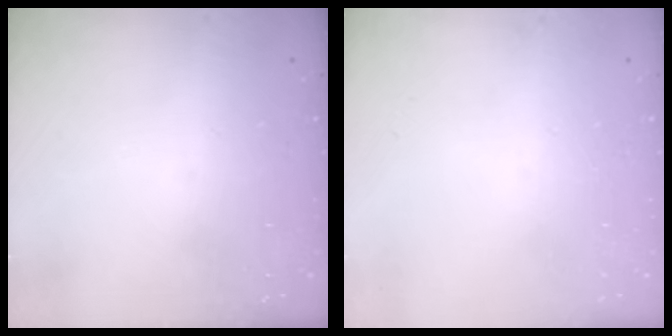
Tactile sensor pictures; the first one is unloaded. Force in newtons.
{"total": 0.0}